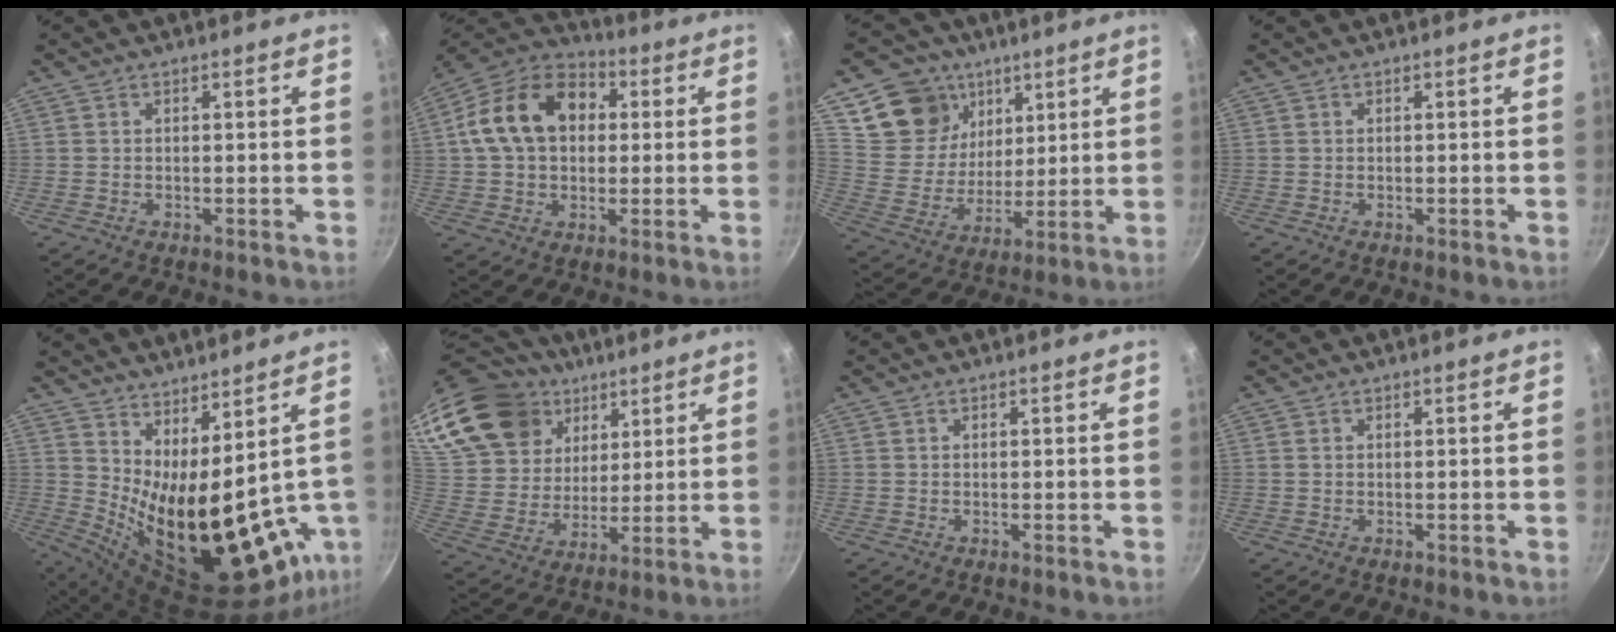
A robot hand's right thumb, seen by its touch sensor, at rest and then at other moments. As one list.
[{"total": 17.5, "force": [2.7, 12.8, 11.6], "torque": [-0.176, 0.033, 0.030]}, {"total": 15.2, "force": [8.4, 12.0, 3.9], "torque": [-0.029, -0.049, 0.155]}, {"total": 0.0}, {"total": 21.0, "force": [3.8, 8.6, 18.8], "torque": [-0.260, -0.052, 0.096]}, {"total": 25.8, "force": [14.3, 17.7, 12.2], "torque": [-0.231, -0.019, 0.277]}, {"total": 0.0}, {"total": 0.0}]